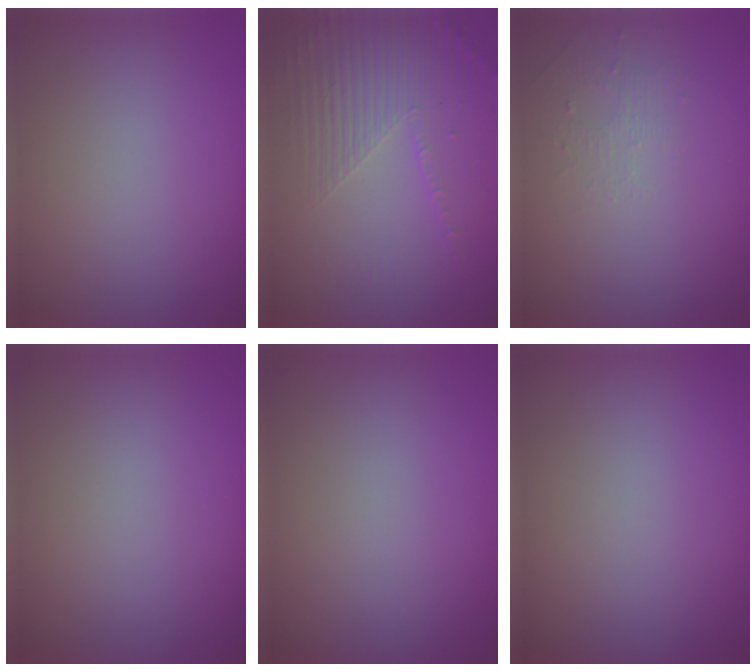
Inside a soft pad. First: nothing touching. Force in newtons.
{"total": 5.3, "press": 3.1, "slide": 4.2}
{"total": 1.3, "press": 0.7, "slide": 1.2}
{"total": 0.0}
{"total": 0.0}
{"total": 0.0}